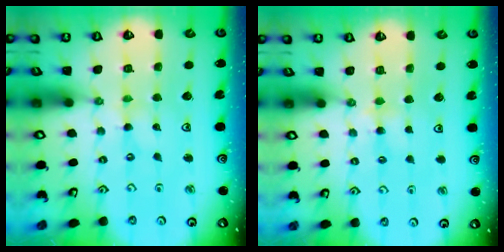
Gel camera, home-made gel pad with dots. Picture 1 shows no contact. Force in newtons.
{"total": 3.3, "press": 3.2, "slide": 0.6}